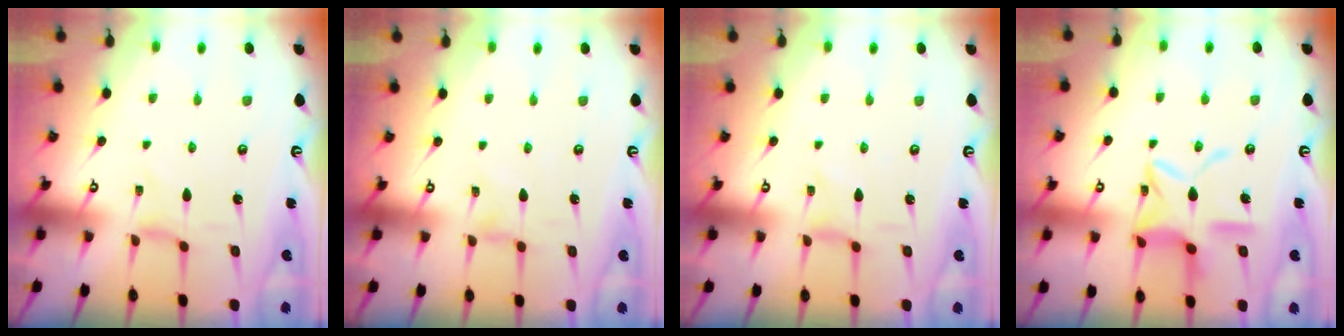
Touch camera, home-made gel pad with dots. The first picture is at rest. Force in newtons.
{"total": 0.0}
{"total": 0.0}
{"total": 13.4, "press": 13.4, "slide": 0.8}